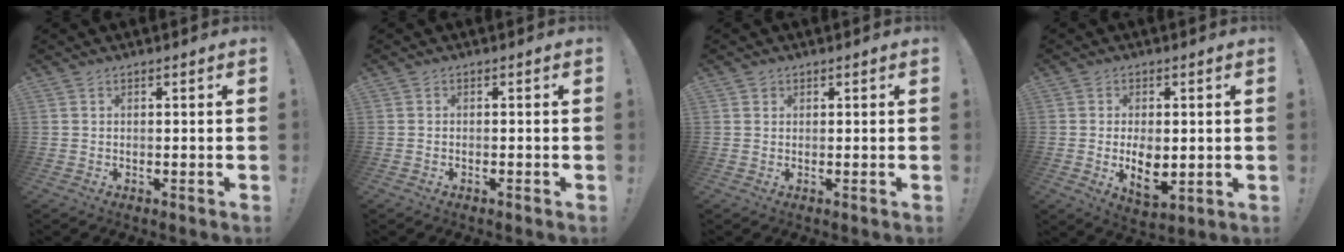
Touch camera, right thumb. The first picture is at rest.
{"total": 0.7, "force": [-0.7, 0.0, 0.1], "torque": [-0.005, 0.001, -0.013]}
{"total": 1.0, "force": [0.6, 0.8, 0.1], "torque": [0.006, -0.003, 0.010]}
{"total": 8.2, "force": [-0.3, 5.0, 6.5], "torque": [-0.096, -0.015, -0.005]}